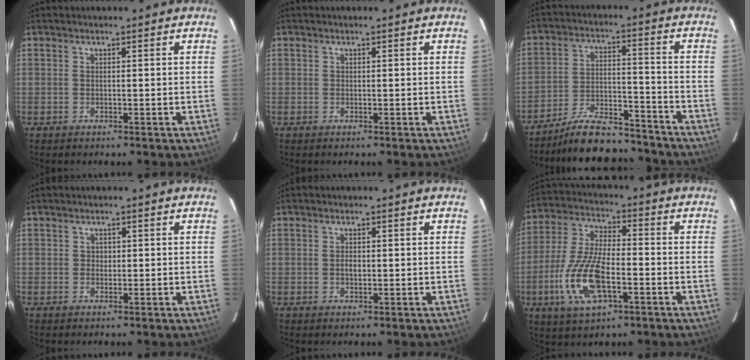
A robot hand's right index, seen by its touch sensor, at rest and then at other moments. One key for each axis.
{"total": 0.0}
{"total": 15.8, "fx": -14.2, "fy": 3.8, "fz": 5.7, "tx": -0.120, "ty": 0.007, "tz": -0.214}
{"total": 0.6, "fx": 0.0, "fy": 0.6, "fz": 0.0, "tx": 0.004, "ty": 0.001, "tz": 0.000}
{"total": 1.2, "fx": 0.0, "fy": 0.6, "fz": 1.0, "tx": -0.019, "ty": 0.002, "tz": 0.000}
{"total": 14.7, "fx": -4.9, "fy": 5.9, "fz": 12.5, "tx": -0.272, "ty": -0.007, "tz": -0.092}